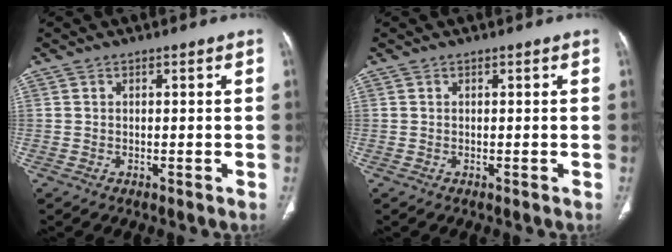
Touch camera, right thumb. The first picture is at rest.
{"total": 0.0}